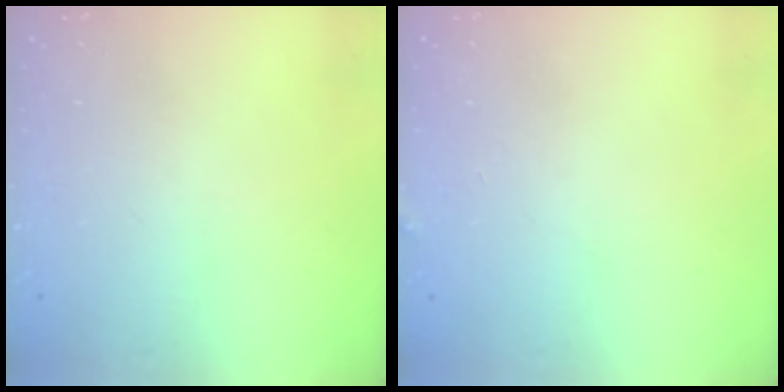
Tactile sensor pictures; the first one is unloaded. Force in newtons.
{"total": 2.0, "press": 2.0, "slide": 0.2}